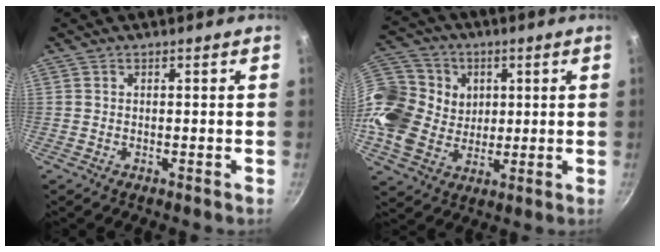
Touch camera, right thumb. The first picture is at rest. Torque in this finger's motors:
{"motor_torque": [0.13, 0.30, 0.04, -0.03, 0.10]}